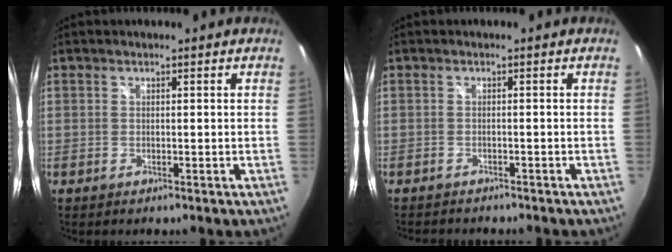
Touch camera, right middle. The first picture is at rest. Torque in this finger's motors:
{"motor_torque": [1.07, -1.07, 0.07, 0.07]}